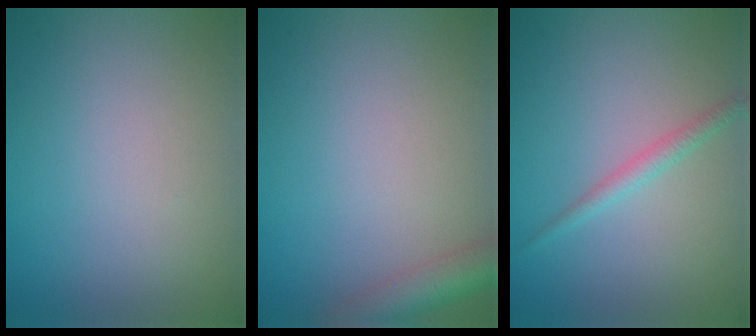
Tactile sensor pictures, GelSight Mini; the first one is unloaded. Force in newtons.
{"total": 3.9, "press": 3.9, "slide": 0.2}
{"total": 1.5, "press": 1.5, "slide": 0.0}